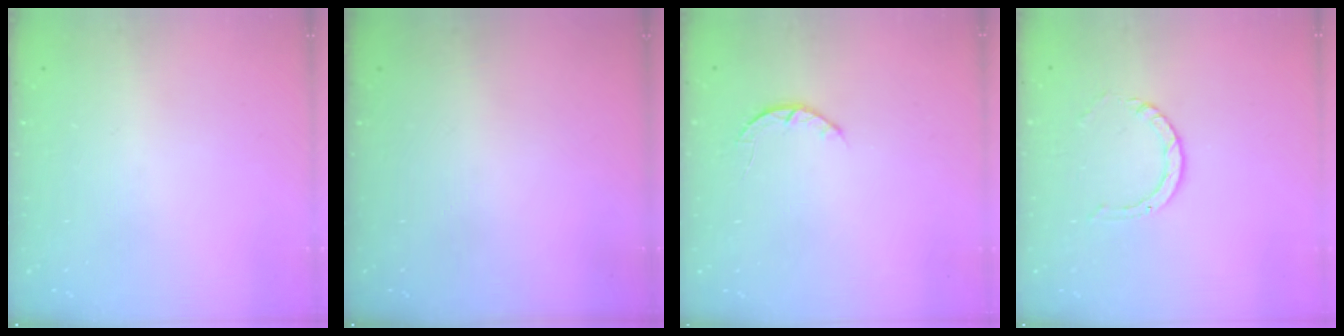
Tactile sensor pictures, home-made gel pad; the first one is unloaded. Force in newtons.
{"total": 0.0}
{"total": 2.6, "press": 2.5, "slide": 0.4}
{"total": 3.8, "press": 3.7, "slide": 0.3}